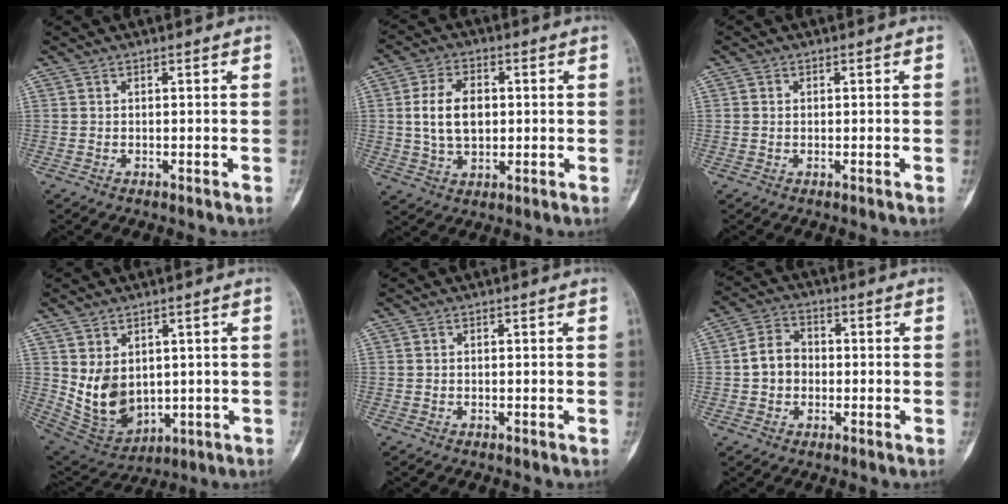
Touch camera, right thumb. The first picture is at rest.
{"total": 9.5, "force": [0.7, 6.2, 7.1], "torque": [-0.116, 0.004, 0.017]}
{"total": 0.6, "force": [0.1, 0.5, 0.3], "torque": [-0.006, 0.001, 0.000]}
{"total": 10.5, "force": [1.2, 7.8, 6.9], "torque": [-0.097, -0.016, 0.054]}
{"total": 0.0}
{"total": 6.5, "force": [-0.5, 5.5, 3.5], "torque": [-0.042, 0.020, -0.019]}